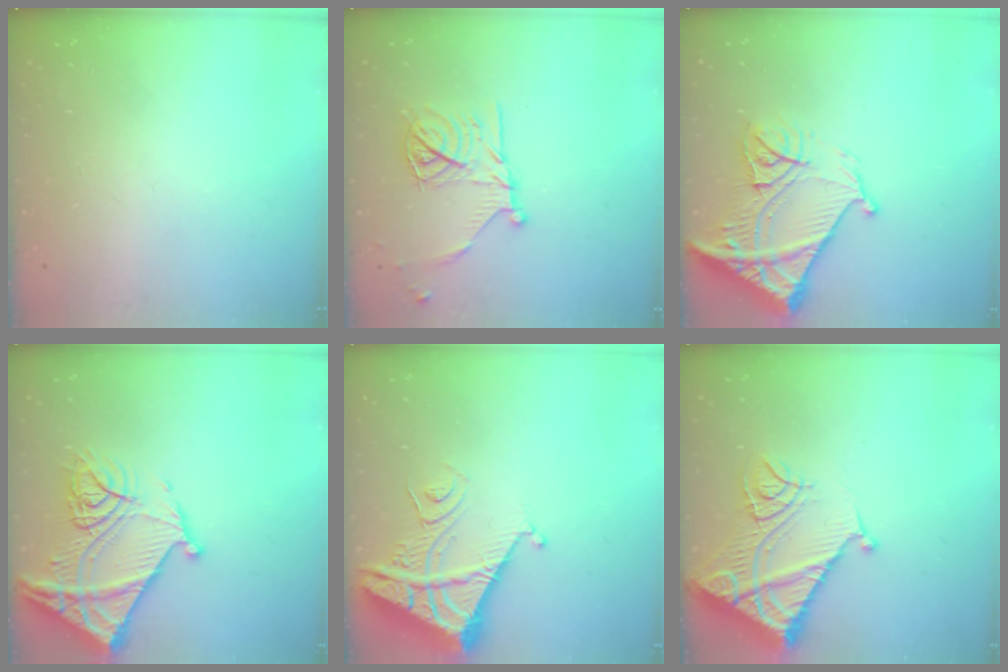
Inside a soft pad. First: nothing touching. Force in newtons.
{"total": 16.4, "press": 16.4, "slide": 0.9}
{"total": 19.3, "press": 19.2, "slide": 2.2}
{"total": 19.8, "press": 19.7, "slide": 2.1}
{"total": 10.0, "press": 9.9, "slide": 1.3}
{"total": 16.1, "press": 16.0, "slide": 1.8}